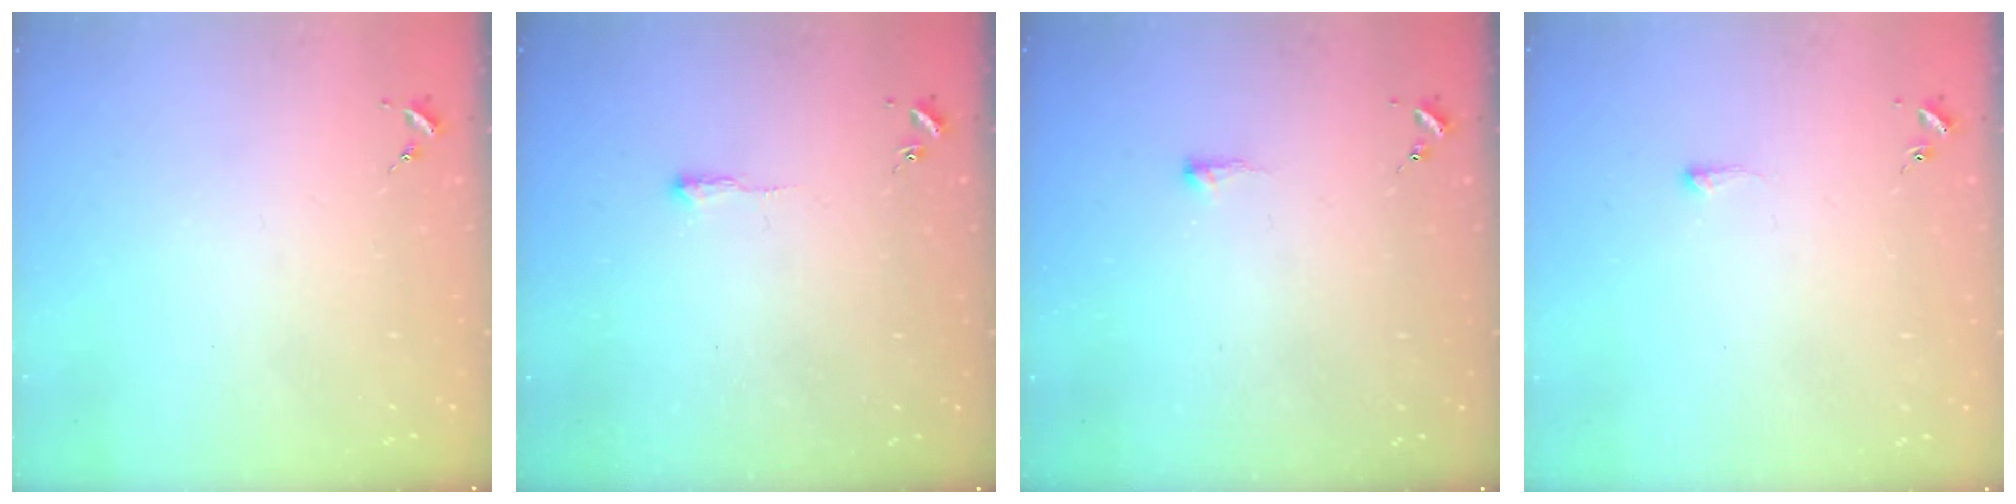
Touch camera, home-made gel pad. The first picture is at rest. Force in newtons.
{"total": 2.4, "press": 2.4, "slide": 0.4}
{"total": 3.5, "press": 3.5, "slide": 0.6}
{"total": 3.6, "press": 3.6, "slide": 0.5}